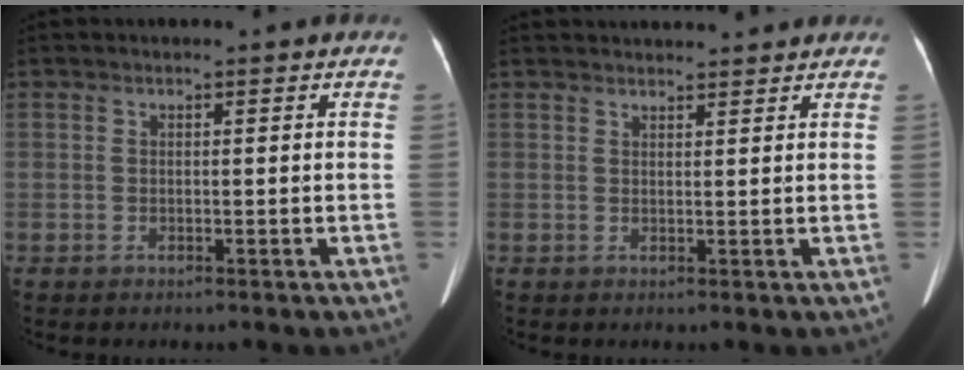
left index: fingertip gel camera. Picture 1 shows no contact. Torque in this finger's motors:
{"motor_torque": [-0.40, -0.65, 0.00, 0.03]}